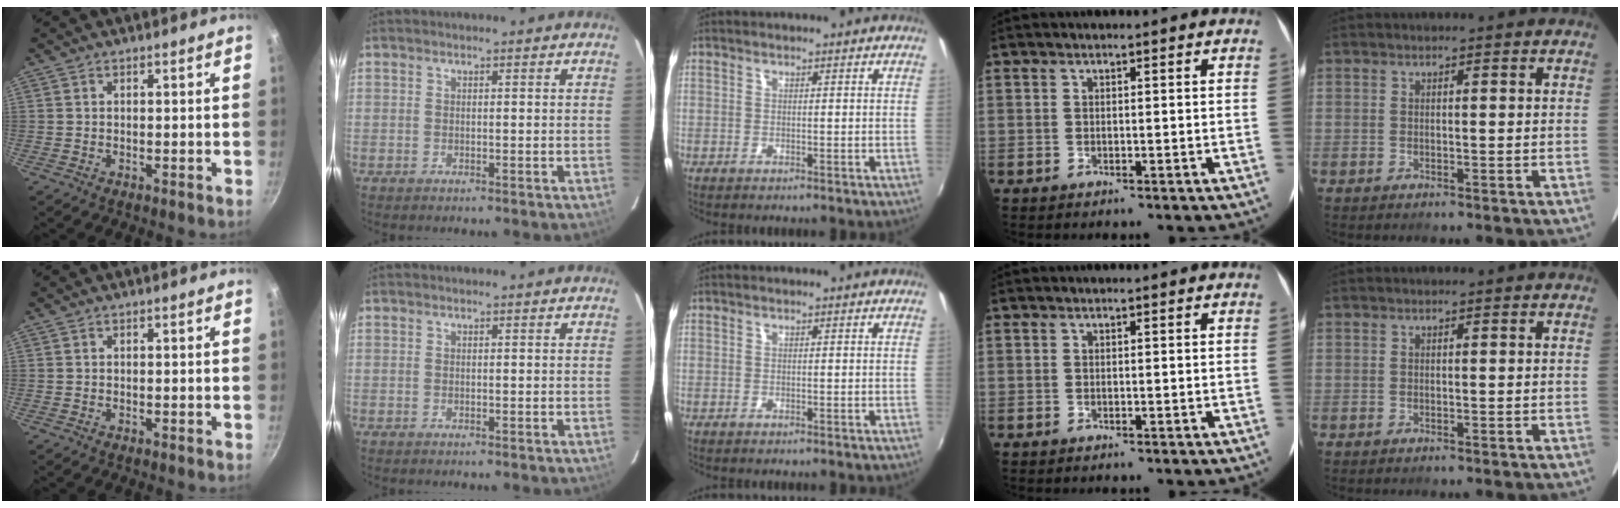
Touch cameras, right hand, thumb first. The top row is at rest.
{}